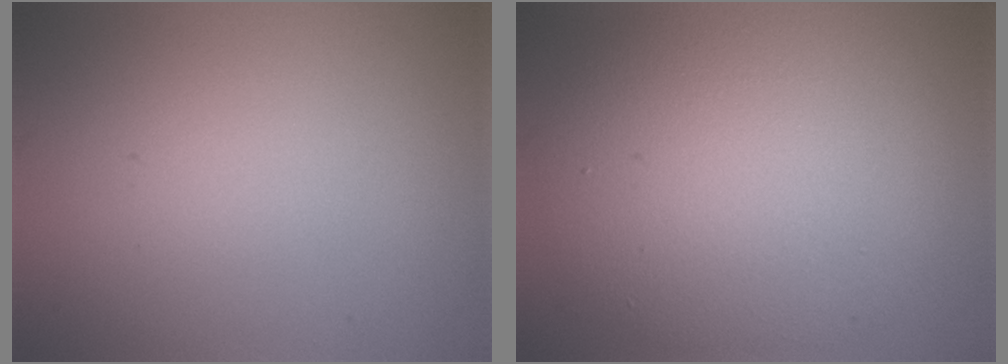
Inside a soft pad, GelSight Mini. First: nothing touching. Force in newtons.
{"total": 9.2, "press": 9.1, "slide": 0.9}